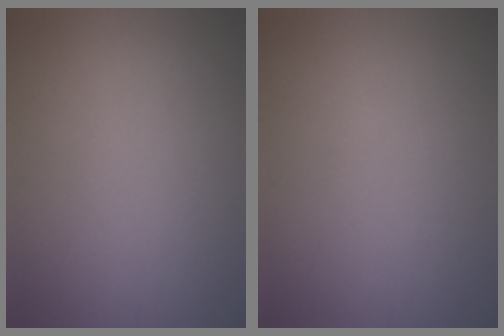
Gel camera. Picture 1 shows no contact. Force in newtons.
{"total": 0.0}